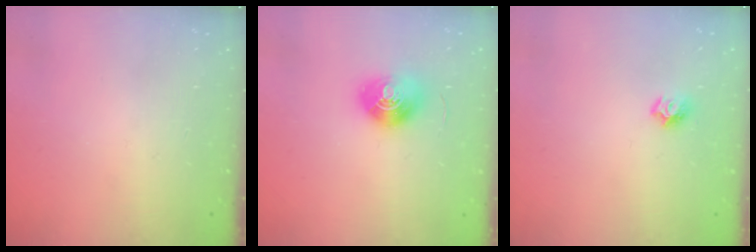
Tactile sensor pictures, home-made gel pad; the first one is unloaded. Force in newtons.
{"total": 9.9, "press": 9.9, "slide": 0.9}
{"total": 7.0, "press": 7.0, "slide": 0.7}